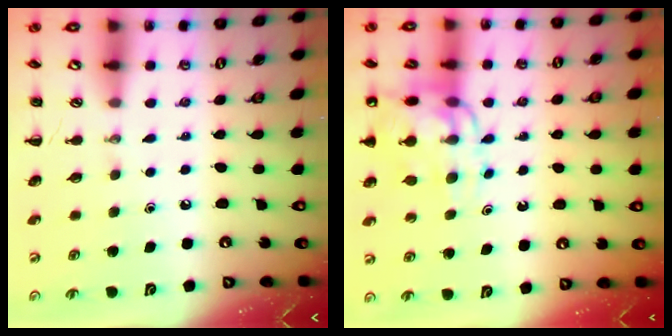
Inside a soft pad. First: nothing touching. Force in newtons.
{"total": 12.6, "press": 12.2, "slide": 3.2}